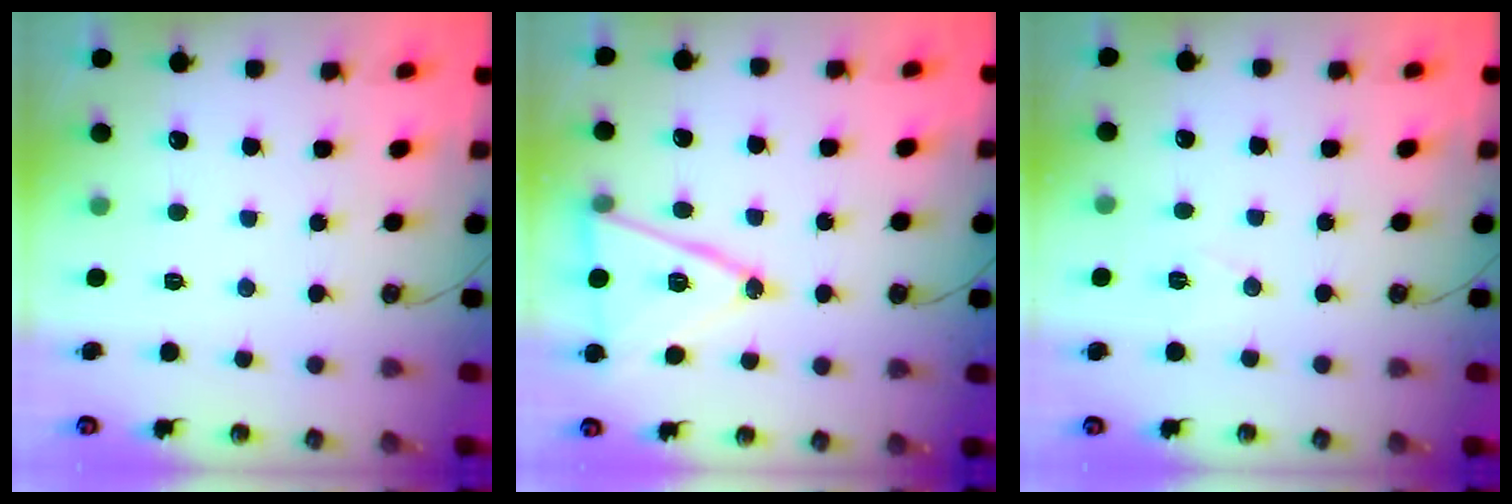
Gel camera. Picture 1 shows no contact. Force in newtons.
{"total": 15.5, "press": 15.1, "slide": 3.7}
{"total": 6.1, "press": 4.2, "slide": 4.4}